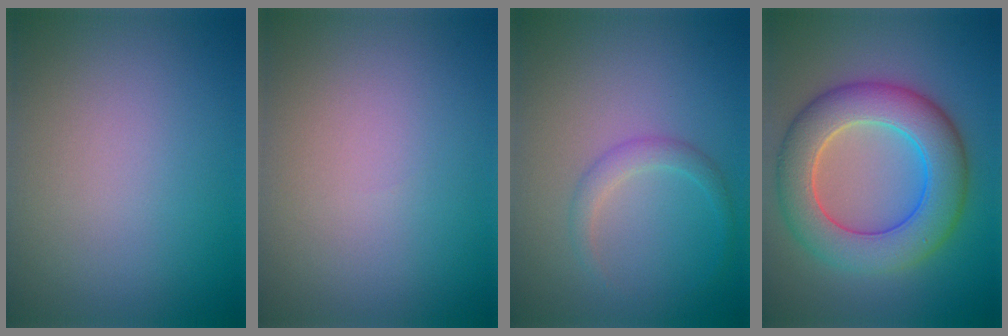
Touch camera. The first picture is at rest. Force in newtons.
{"total": 0.0}
{"total": 1.7, "press": 1.7, "slide": 0.1}
{"total": 8.3, "press": 8.3, "slide": 0.7}